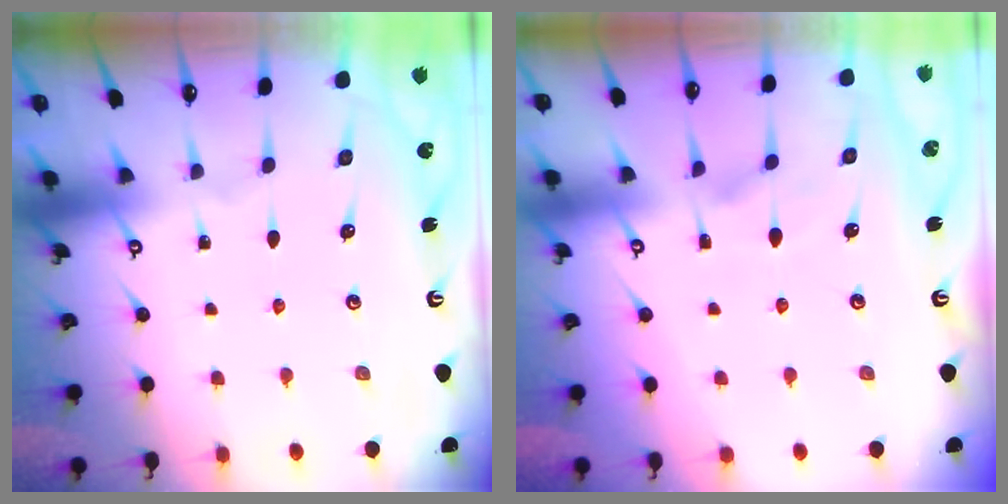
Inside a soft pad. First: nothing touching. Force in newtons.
{"total": 3.0, "press": 2.8, "slide": 1.2}